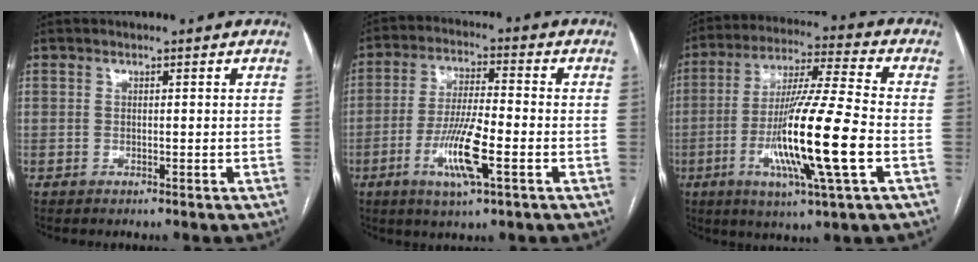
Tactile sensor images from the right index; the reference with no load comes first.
{"total": 10.1, "force": [-3.6, 1.3, 9.3], "torque": [-0.181, -0.008, -0.067]}
{"total": 17.1, "force": [-4.4, -0.1, 16.5], "torque": [-0.313, -0.016, -0.083]}